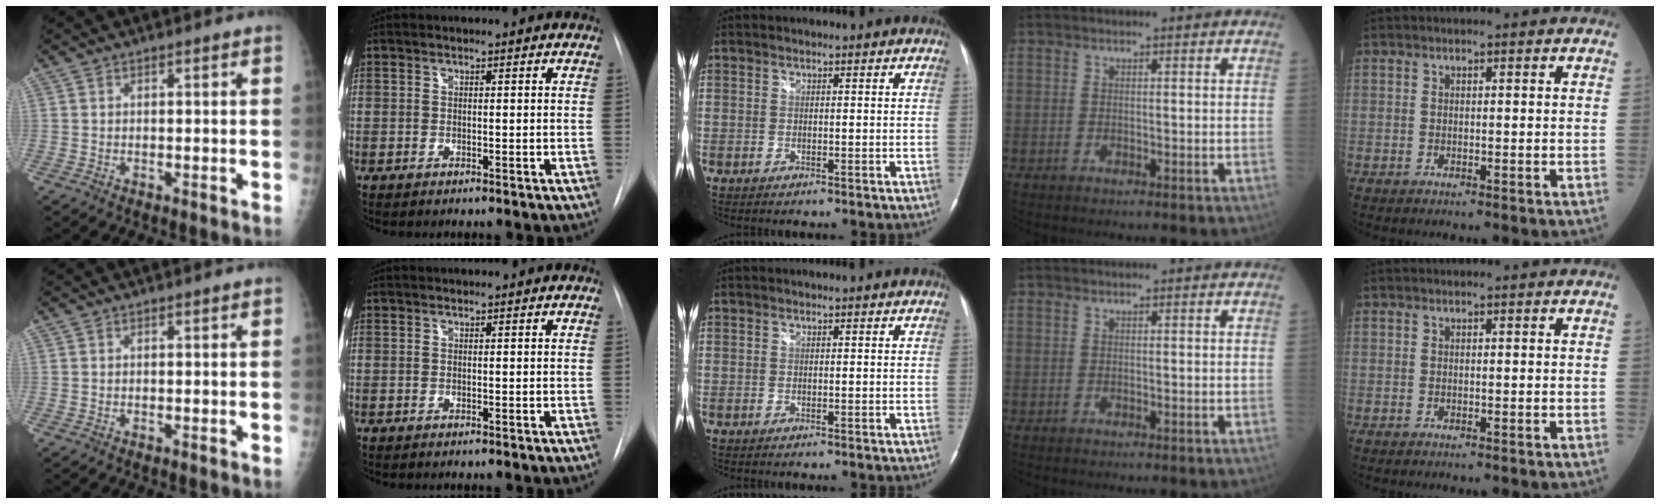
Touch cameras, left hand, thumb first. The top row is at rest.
{}